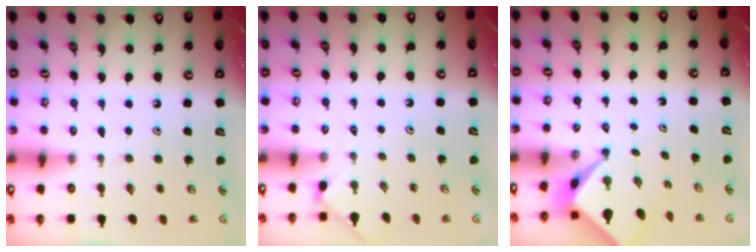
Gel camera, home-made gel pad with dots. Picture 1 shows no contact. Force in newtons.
{"total": 0.5, "press": 0.5, "slide": 0.2}
{"total": 2.1, "press": 2.1, "slide": 0.3}